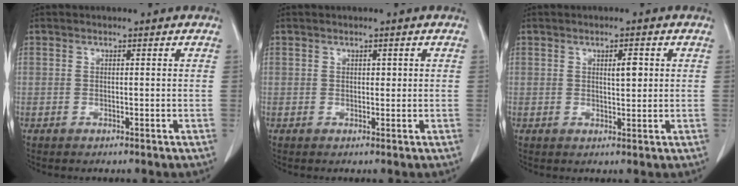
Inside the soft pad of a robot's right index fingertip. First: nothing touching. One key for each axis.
{"total": 0.8, "fx": 0.2, "fy": 0.5, "fz": 0.5, "tx": -0.003, "ty": 0.001, "tz": 0.002}
{"total": 2.4, "fx": 0.7, "fy": 0.7, "fz": 2.2, "tx": -0.036, "ty": 0.000, "tz": 0.013}